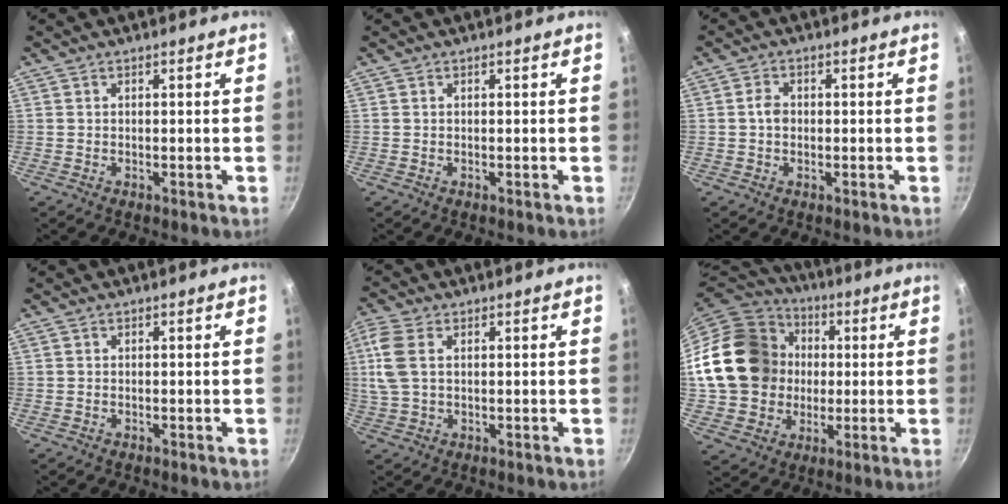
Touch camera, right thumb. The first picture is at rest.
{"total": 0.0}
{"total": 2.6, "force": [0.0, 1.9, 1.7], "torque": [-0.024, 0.007, -0.003]}
{"total": 0.0}
{"total": 7.2, "force": [1.5, 4.2, 5.7], "torque": [-0.133, 0.009, 0.029]}
{"total": 22.9, "force": [1.5, 19.7, 11.6], "torque": [-0.197, 0.041, 0.039]}